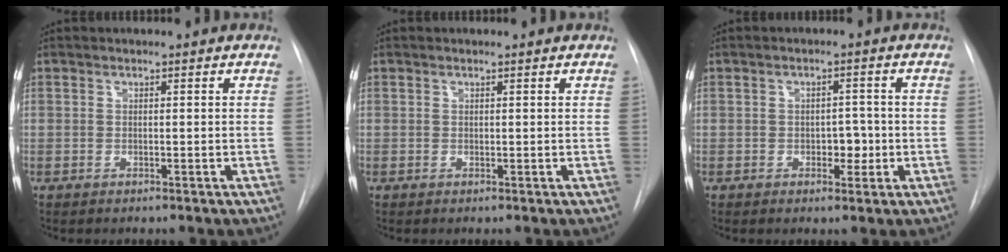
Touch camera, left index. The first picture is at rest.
{"total": 0.0}
{"total": 3.0, "force": [-0.7, 1.9, 2.2], "torque": [-0.024, 0.003, -0.007]}